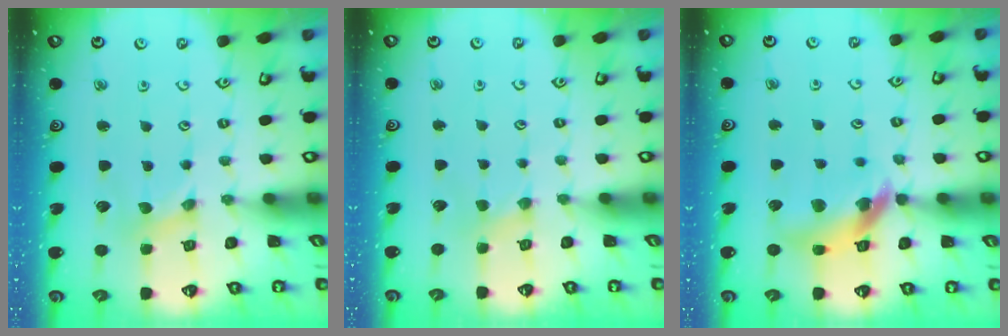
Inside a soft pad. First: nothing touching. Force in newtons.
{"total": 1.5, "press": 1.4, "slide": 0.3}
{"total": 13.8, "press": 13.7, "slide": 1.7}